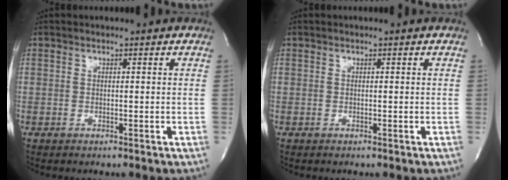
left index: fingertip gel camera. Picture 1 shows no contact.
{"total": 0.0}